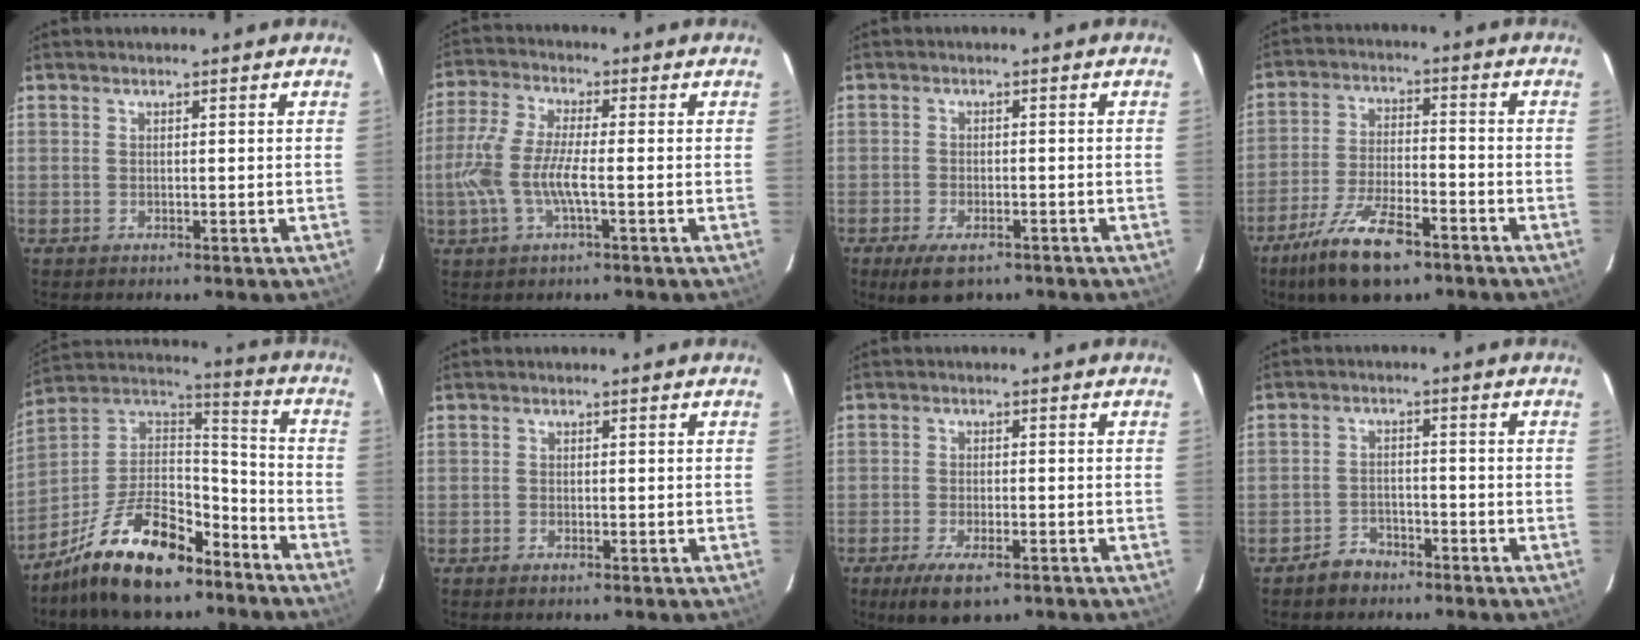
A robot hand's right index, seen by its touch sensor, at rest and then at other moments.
{"total": 9.6, "force": [-2.1, 2.1, 9.1], "torque": [-0.203, -0.001, -0.041]}
{"total": 6.5, "force": [-4.5, 2.7, 3.8], "torque": [-0.088, -0.018, -0.073]}
{"total": 13.5, "force": [-9.1, 4.6, 9.0], "torque": [-0.195, -0.023, -0.164]}
{"total": 20.7, "force": [-13.7, 9.0, 12.6], "torque": [-0.246, 0.015, -0.232]}
{"total": 0.7, "force": [-0.6, 0.3, 0.2], "torque": [-0.007, -0.002, -0.013]}
{"total": 7.5, "force": [-4.9, 2.6, 5.1], "torque": [-0.119, -0.022, -0.083]}
{"total": 4.3, "force": [-3.4, 2.5, 0.7], "torque": [-0.027, 0.013, -0.056]}